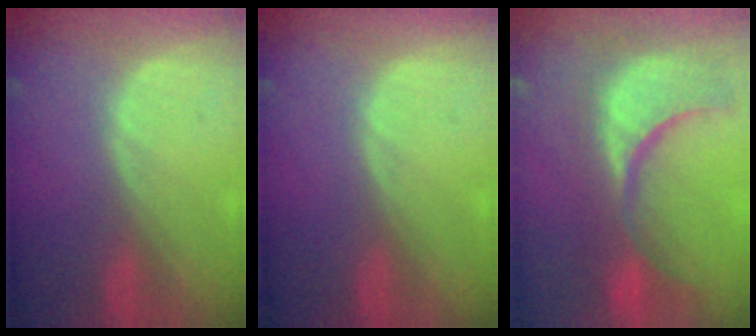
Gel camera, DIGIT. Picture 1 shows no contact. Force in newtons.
{"total": 0.0}
{"total": 15.1, "press": 12.0, "slide": 9.1}